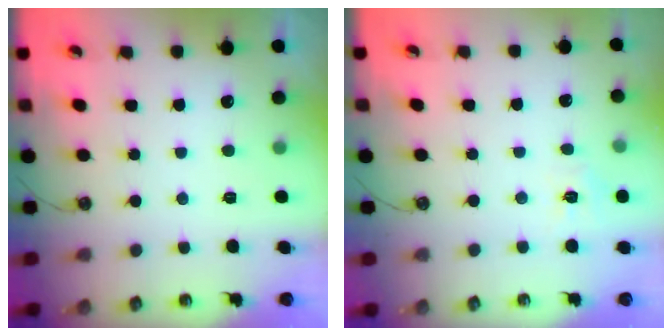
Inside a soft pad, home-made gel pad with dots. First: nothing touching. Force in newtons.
{"total": 5.3, "press": 5.2, "slide": 0.5}